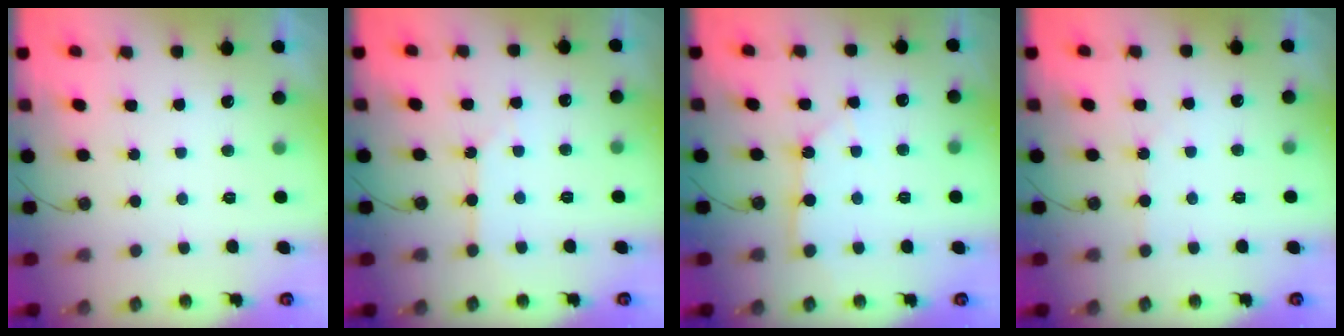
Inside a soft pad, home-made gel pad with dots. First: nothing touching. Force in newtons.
{"total": 2.1, "press": 2.1, "slide": 0.3}
{"total": 5.1, "press": 5.1, "slide": 0.5}
{"total": 1.7, "press": 1.6, "slide": 0.3}